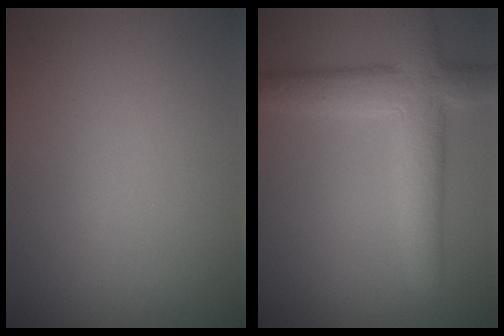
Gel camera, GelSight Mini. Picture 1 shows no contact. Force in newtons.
{"total": 6.0, "press": 6.0, "slide": 0.5}